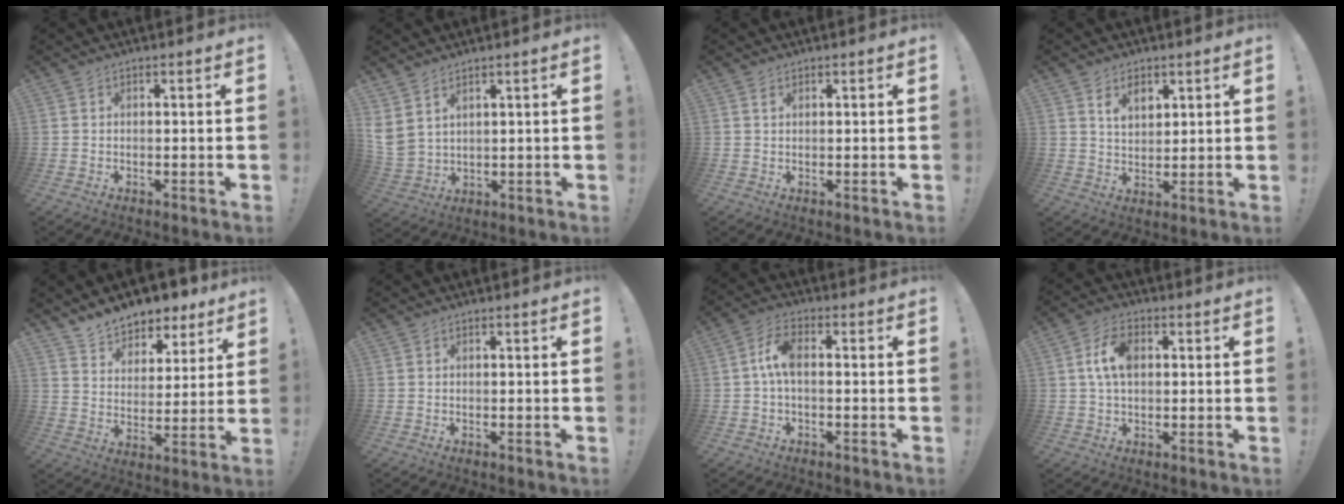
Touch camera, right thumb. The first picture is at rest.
{"total": 4.8, "force": [3.5, 2.6, 2.1], "torque": [-0.050, -0.018, 0.071]}
{"total": 1.1, "force": [0.6, 0.6, 0.7], "torque": [-0.014, 0.001, 0.012]}
{"total": 6.0, "force": [3.5, 3.8, 3.0], "torque": [-0.049, -0.014, 0.064]}
{"total": 10.0, "force": [8.7, 4.6, 1.7], "torque": [-0.036, -0.071, 0.162]}
{"total": 0.0}
{"total": 6.8, "force": [0.1, 3.1, 6.0], "torque": [-0.126, 0.009, 0.004]}
{"total": 8.6, "force": [1.5, 5.2, 6.6], "torque": [-0.123, 0.010, 0.028]}